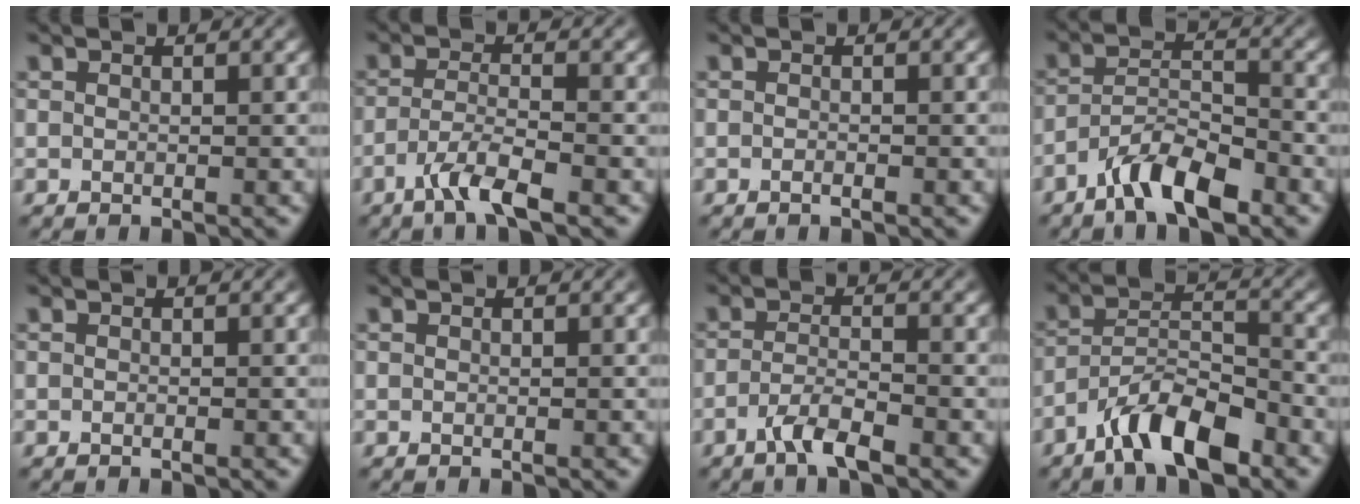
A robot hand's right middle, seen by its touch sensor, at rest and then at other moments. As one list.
[{"total": 3.7, "force": [-2.3, 0.5, 2.9], "torque": [-0.058, 0.002, -0.052]}, {"total": 0.5, "force": [-0.3, 0.1, 0.4], "torque": [-0.006, -0.001, -0.006]}, {"total": 5.4, "force": [-3.9, 1.6, 3.4], "torque": [-0.058, 0.005, -0.076]}, {"total": 0.0}, {"total": 0.0}, {"total": 3.0, "force": [-1.9, 0.6, 2.3], "torque": [-0.046, 0.004, -0.043]}, {"total": 6.7, "force": [-4.7, 2.0, 4.3], "torque": [-0.070, 0.008, -0.087]}]